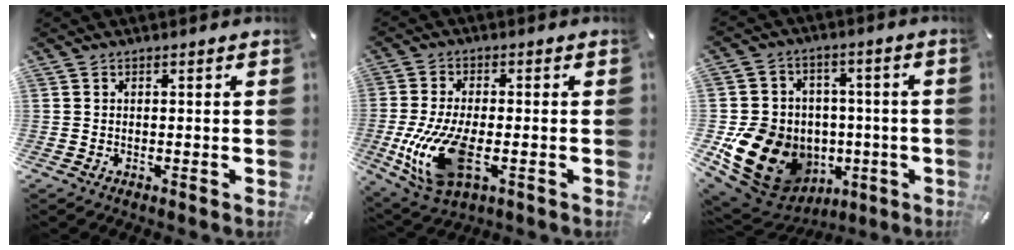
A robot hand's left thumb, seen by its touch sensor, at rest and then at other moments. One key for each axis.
{"total": 14.7, "fx": -3.1, "fy": 7.3, "fz": 12.4, "tx": -0.269, "ty": -0.015, "tz": -0.048}
{"total": 18.6, "fx": -4.6, "fy": 15.5, "fz": 9.3, "tx": -0.163, "ty": 0.015, "tz": -0.051}